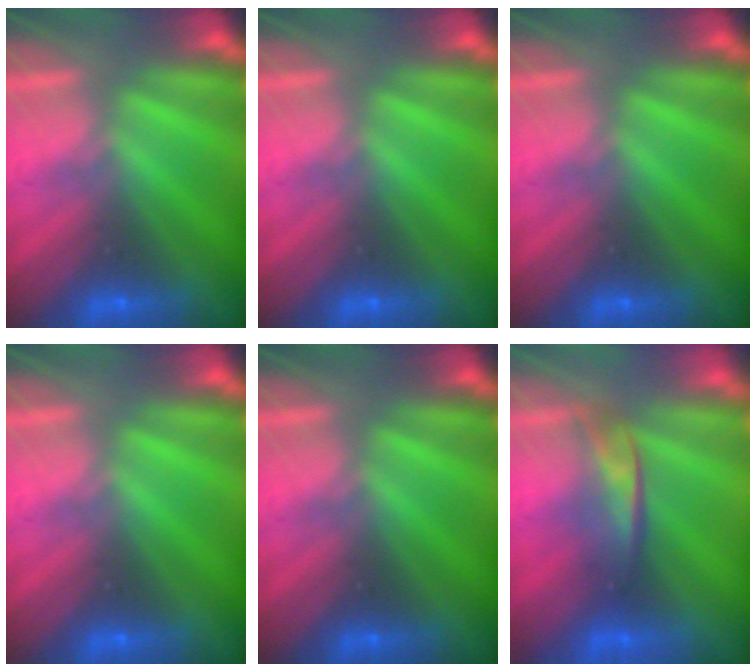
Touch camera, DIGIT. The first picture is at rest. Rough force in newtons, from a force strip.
{"total": 0.0}
{"total": 0.0}
{"total": 0.0}
{"total": 0.0}
{"total": 2.1}